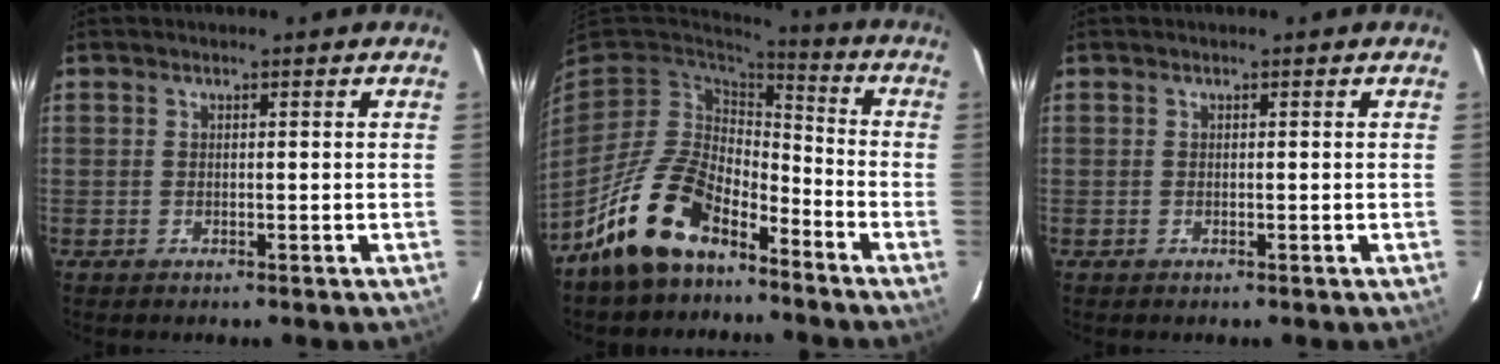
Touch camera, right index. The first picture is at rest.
{"total": 15.5, "force": [-10.4, 7.9, 8.4], "torque": [-0.181, 0.001, -0.185]}
{"total": 0.0}